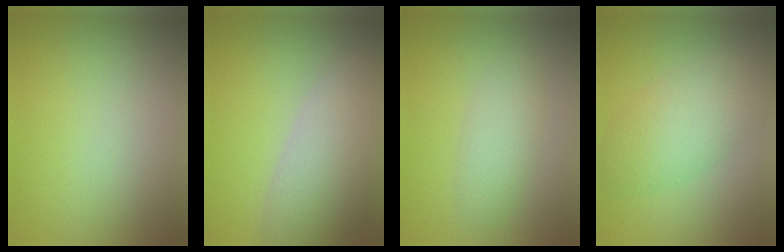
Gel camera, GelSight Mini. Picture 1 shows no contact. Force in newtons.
{"total": 7.5, "press": 7.5, "slide": 0.7}
{"total": 2.5, "press": 2.5, "slide": 0.1}
{"total": 5.8, "press": 5.8, "slide": 0.2}